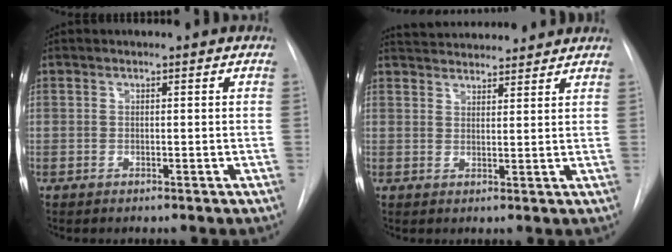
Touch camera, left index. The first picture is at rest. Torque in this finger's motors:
{"motor_torque": [-0.12, -0.49, 0.03, 0.01]}